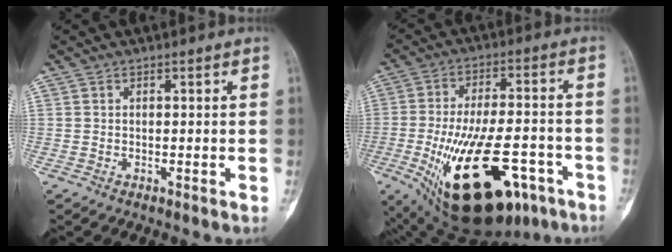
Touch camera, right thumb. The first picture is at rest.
{"total": 25.5, "force": [-10.6, 11.6, 20.1], "torque": [-0.324, 0.022, -0.147]}